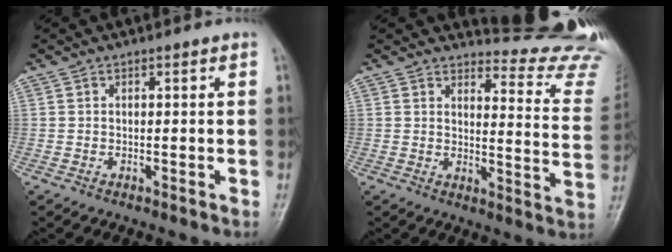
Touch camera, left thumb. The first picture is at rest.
{"total": 17.1, "force": [17.1, 1.2, 0.5], "torque": [0.037, -0.209, 0.166]}